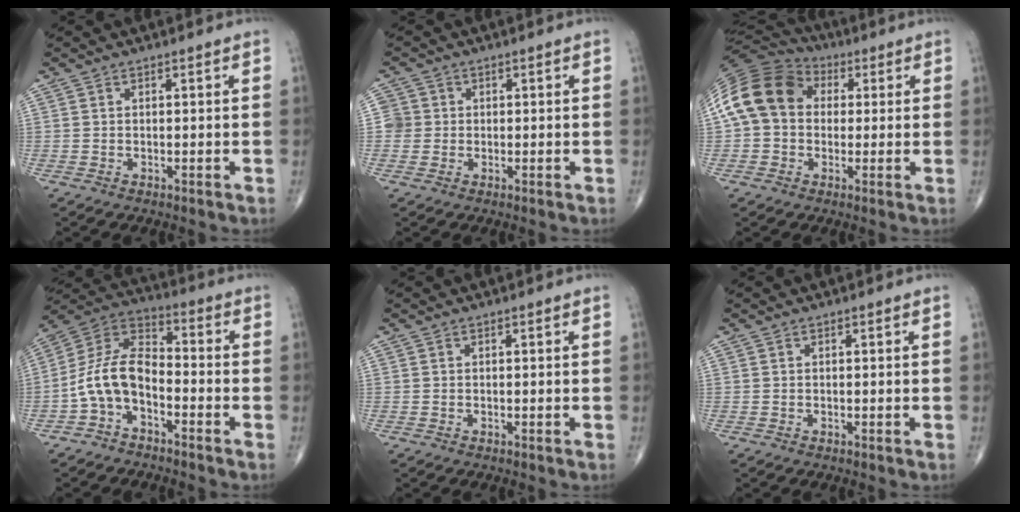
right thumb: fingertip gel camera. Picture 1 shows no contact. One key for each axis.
{"total": 3.1, "fx": 0.0, "fy": 3.1, "fz": 0.1, "tx": 0.023, "ty": 0.008, "tz": -0.002}
{"total": 15.2, "fx": 2.3, "fy": 12.0, "fz": 9.1, "tx": -0.172, "ty": 0.038, "tz": 0.033}
{"total": 10.6, "fx": -3.9, "fy": 6.2, "fz": 7.6, "tx": -0.145, "ty": 0.065, "tz": -0.088}
{"total": 0.0}
{"total": 0.0}